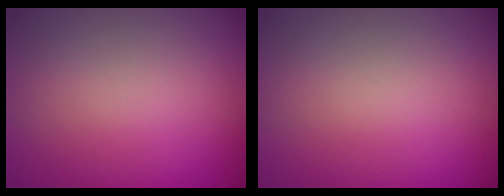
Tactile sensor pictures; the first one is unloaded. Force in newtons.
{"total": 0.0}